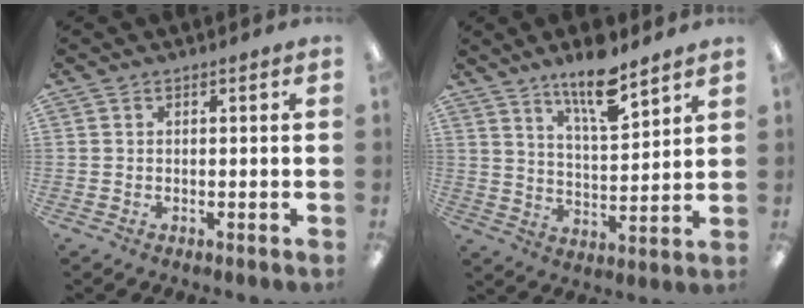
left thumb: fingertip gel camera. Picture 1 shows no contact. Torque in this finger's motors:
{"motor_torque": [0.53, -0.03, 0.86, -0.81, 0.10]}